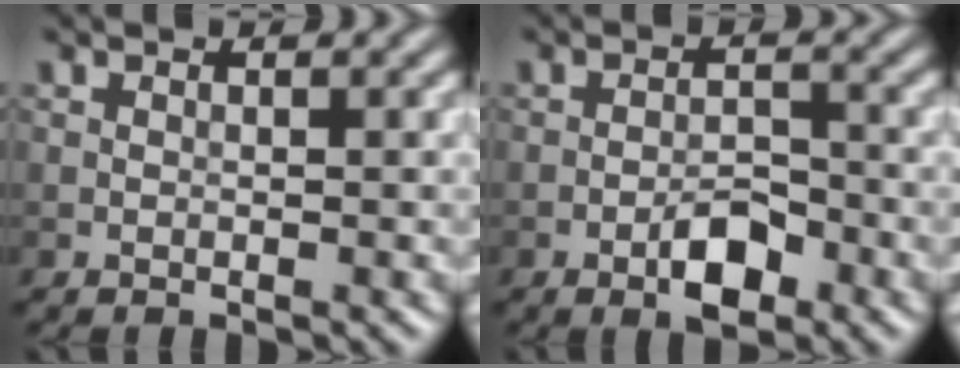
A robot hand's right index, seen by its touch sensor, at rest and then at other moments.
{"total": 3.3, "force": [-1.8, 1.4, 2.4], "torque": [-0.036, 0.004, -0.031]}